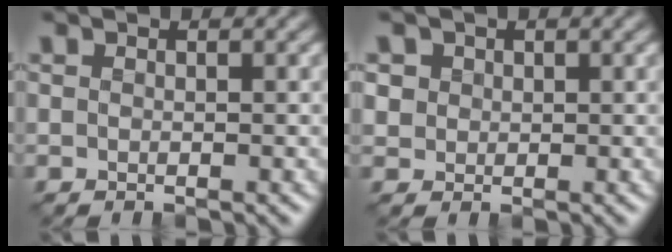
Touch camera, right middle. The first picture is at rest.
{"total": 1.9, "force": [0.8, 1.6, 0.5], "torque": [-0.018, 0.001, 0.025]}